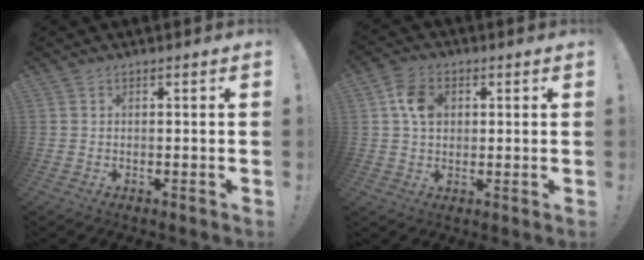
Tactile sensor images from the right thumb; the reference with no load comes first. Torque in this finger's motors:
{"motor_torque": [0.95, 0.99, 0.39, -0.38, 0.05]}